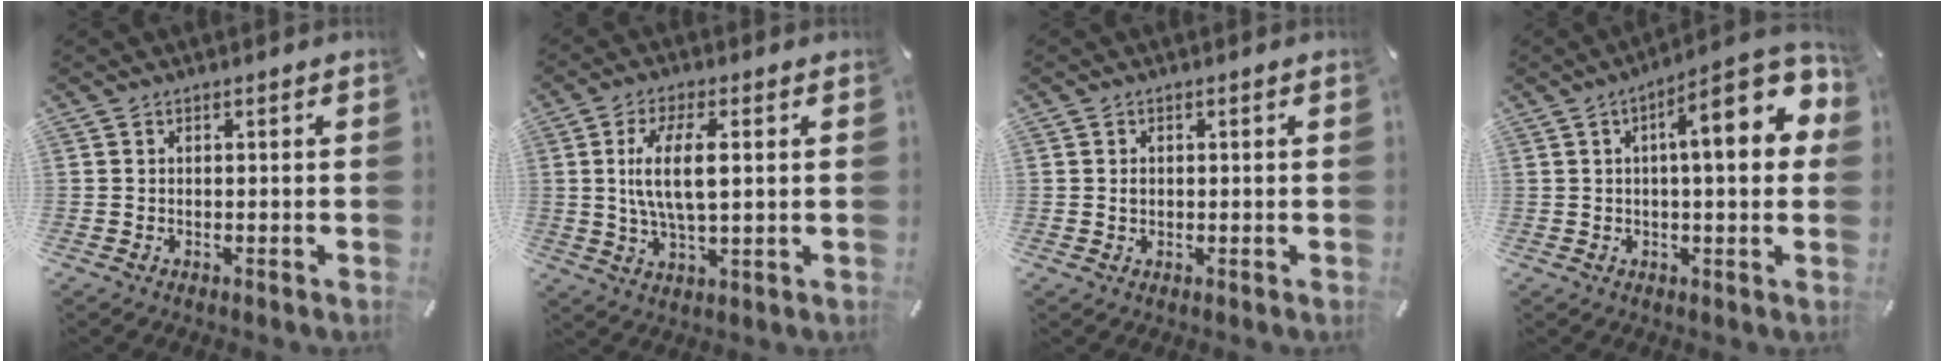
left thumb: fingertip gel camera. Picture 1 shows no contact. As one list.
[{"total": 10.0, "force": [1.8, 3.5, 9.2], "torque": [-0.197, 0.001, 0.025]}, {"total": 0.9, "force": [0.2, 0.7, 0.5], "torque": [-0.004, 0.000, 0.000]}, {"total": 16.5, "force": [4.6, 4.7, 15.1], "torque": [-0.203, -0.023, 0.062]}]